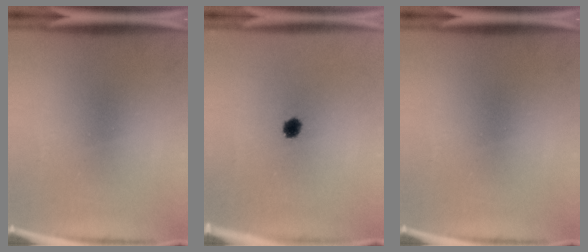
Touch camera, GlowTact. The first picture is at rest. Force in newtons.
{"total": 3.0}
{"total": 0.0}